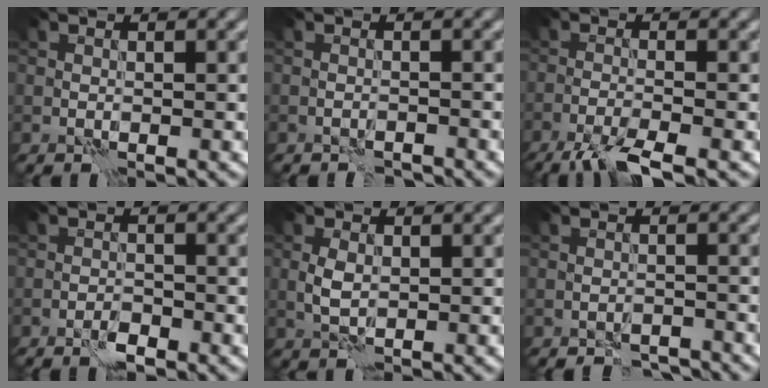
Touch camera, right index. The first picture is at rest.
{"total": 1.3, "force": [-1.2, 0.4, 0.2], "torque": [-0.001, 0.000, -0.021]}
{"total": 4.3, "force": [-3.2, 0.6, 2.9], "torque": [-0.052, -0.003, -0.067]}
{"total": 1.7, "force": [-1.1, 0.7, 1.1], "torque": [-0.016, 0.002, -0.022]}
{"total": 1.9, "force": [0.1, 1.2, 1.6], "torque": [-0.037, 0.002, 0.002]}
{"total": 2.5, "force": [-2.4, 0.8, 0.5], "torque": [-0.004, 0.001, -0.038]}